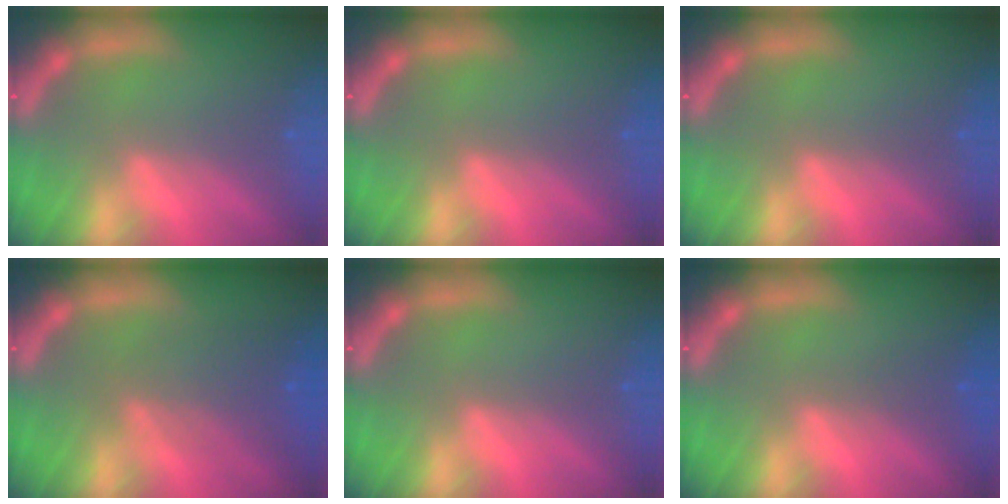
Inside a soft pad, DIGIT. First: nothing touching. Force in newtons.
{"total": 0.0}
{"total": 0.0}
{"total": 5.0}
{"total": 0.0}
{"total": 1.5}